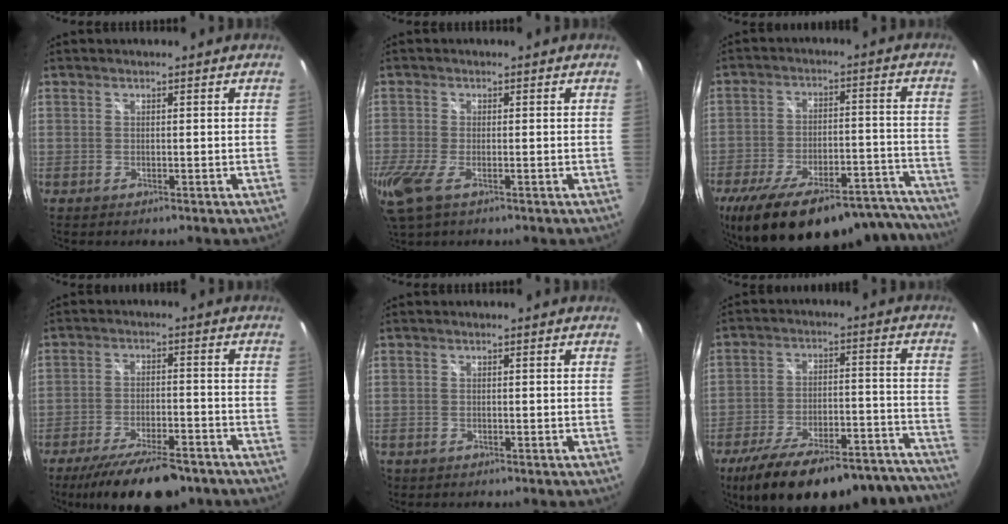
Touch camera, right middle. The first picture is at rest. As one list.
[{"total": 7.6, "force": [-3.7, 2.9, 5.9], "torque": [-0.137, -0.031, -0.070]}, {"total": 29.9, "force": [-24.9, 8.5, 14.3], "torque": [-0.230, -0.004, -0.334]}, {"total": 15.6, "force": [-12.0, 4.7, 8.8], "torque": [-0.171, -0.030, -0.182]}, {"total": 1.3, "force": [-0.9, 1.0, 0.2], "torque": [-0.009, -0.004, -0.015]}, {"total": 29.4, "force": [-25.3, 7.5, 12.8], "torque": [-0.209, -0.005, -0.339]}]